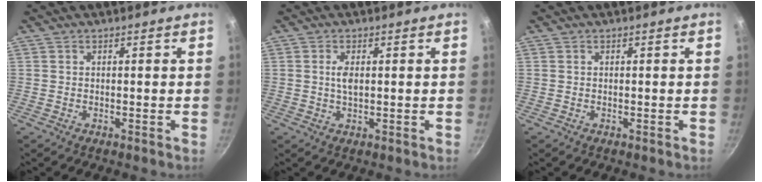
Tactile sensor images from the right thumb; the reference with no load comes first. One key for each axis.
{"total": 2.6, "fx": 0.5, "fy": 1.2, "fz": 2.2, "tx": -0.042, "ty": 0.001, "tz": 0.010}
{"total": 0.0}